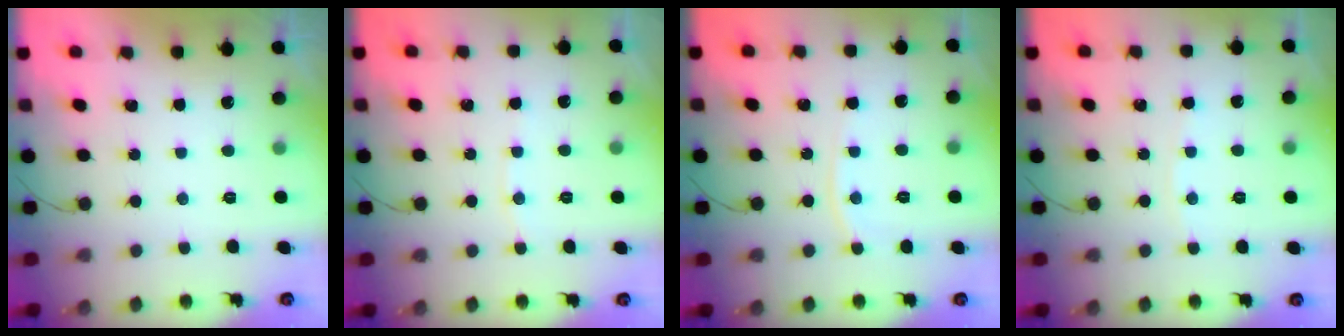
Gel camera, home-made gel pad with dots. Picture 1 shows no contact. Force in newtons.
{"total": 3.6, "press": 3.6, "slide": 0.5}
{"total": 4.5, "press": 4.4, "slide": 0.7}
{"total": 1.5, "press": 1.5, "slide": 0.2}